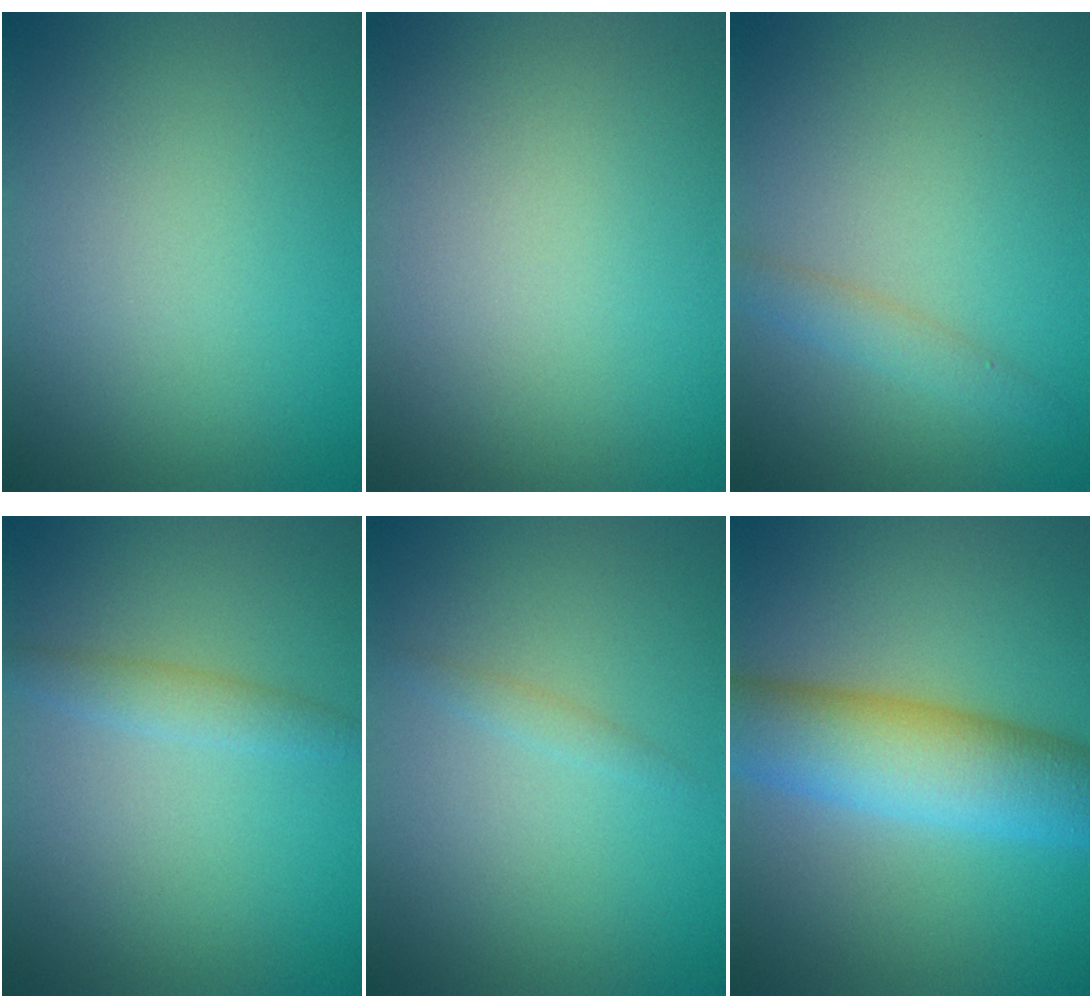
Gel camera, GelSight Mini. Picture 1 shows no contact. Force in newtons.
{"total": 0.0}
{"total": 1.7, "press": 1.7, "slide": 0.1}
{"total": 1.8, "press": 1.8, "slide": 0.1}
{"total": 0.9, "press": 0.9, "slide": 0.1}
{"total": 8.8, "press": 8.8, "slide": 0.1}